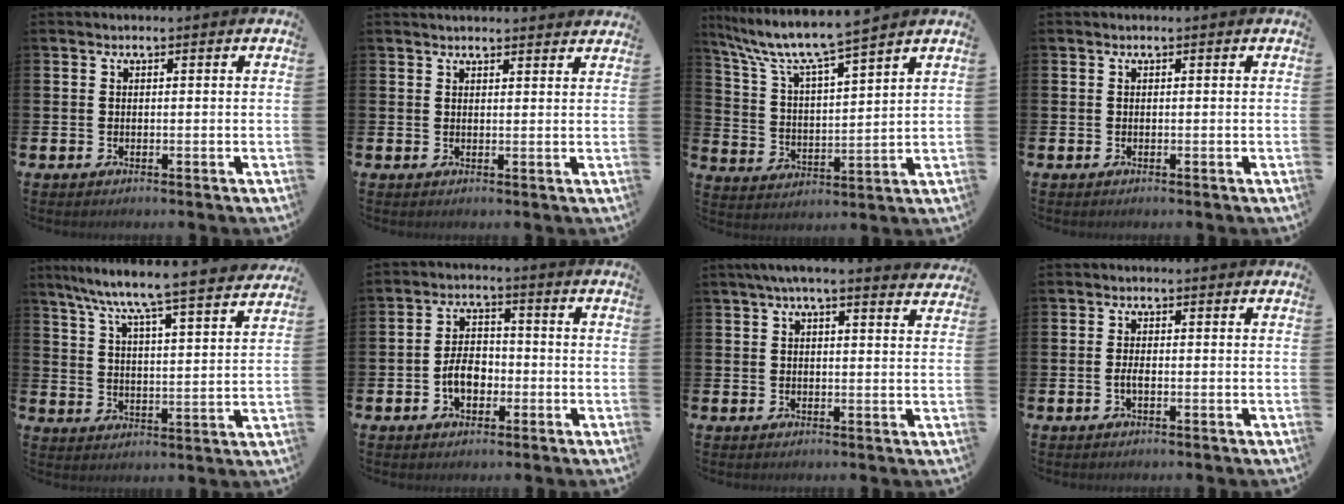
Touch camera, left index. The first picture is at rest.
{"total": 2.1, "force": [2.1, 0.2, 0.0], "torque": [0.012, -0.014, 0.035]}
{"total": 8.0, "force": [7.4, 0.2, 3.2], "torque": [-0.095, -0.046, 0.124]}
{"total": 0.0}
{"total": 7.6, "force": [7.2, -0.5, 2.3], "torque": [-0.074, -0.064, 0.119]}
{"total": 4.9, "force": [-1.6, 3.2, 3.3], "torque": [-0.047, 0.006, -0.033]}
{"total": 4.0, "force": [3.5, 0.3, 1.8], "torque": [-0.036, -0.010, 0.062]}
{"total": 1.4, "force": [-0.5, 0.5, 1.2], "torque": [-0.017, -0.001, -0.011]}